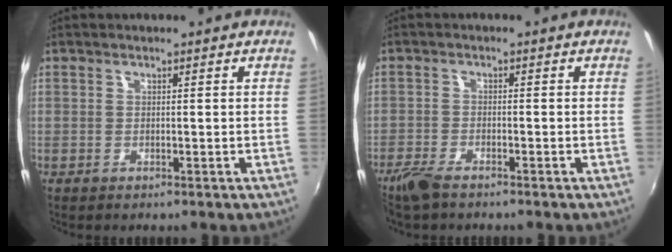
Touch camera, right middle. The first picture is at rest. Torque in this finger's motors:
{"motor_torque": [0.14, -0.14, 0.06, 0.02]}